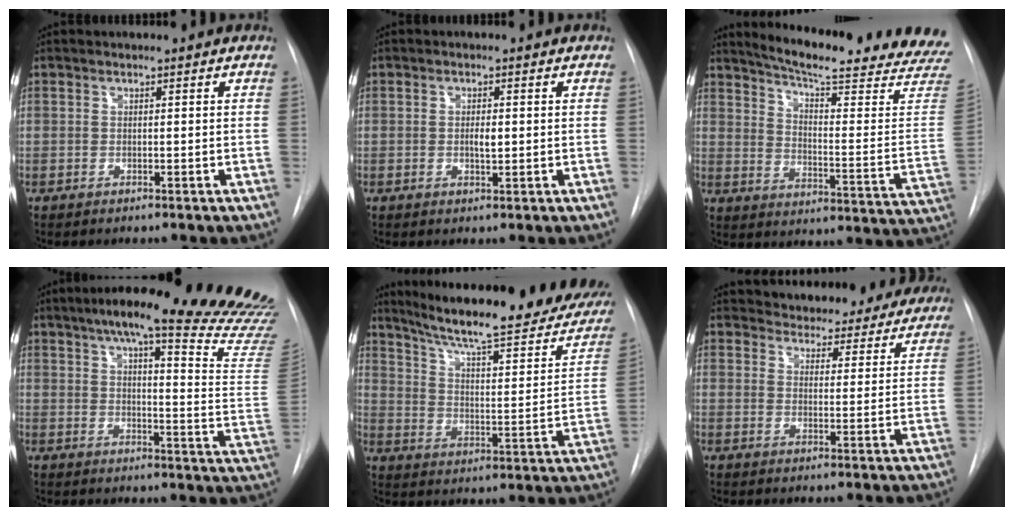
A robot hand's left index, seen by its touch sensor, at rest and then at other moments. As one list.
[{"total": 1.7, "force": [-0.3, 0.5, 1.6], "torque": [-0.028, -0.005, -0.004]}, {"total": 24.7, "force": [21.9, 1.7, 11.2], "torque": [-0.163, -0.095, 0.267]}, {"total": 29.2, "force": [25.3, 1.1, 14.5], "torque": [-0.169, -0.100, 0.299]}, {"total": 29.2, "force": [23.8, 5.0, 16.2], "torque": [-0.236, -0.050, 0.308]}, {"total": 22.0, "force": [20.5, 6.5, 4.7], "torque": [-0.067, -0.032, 0.245]}]